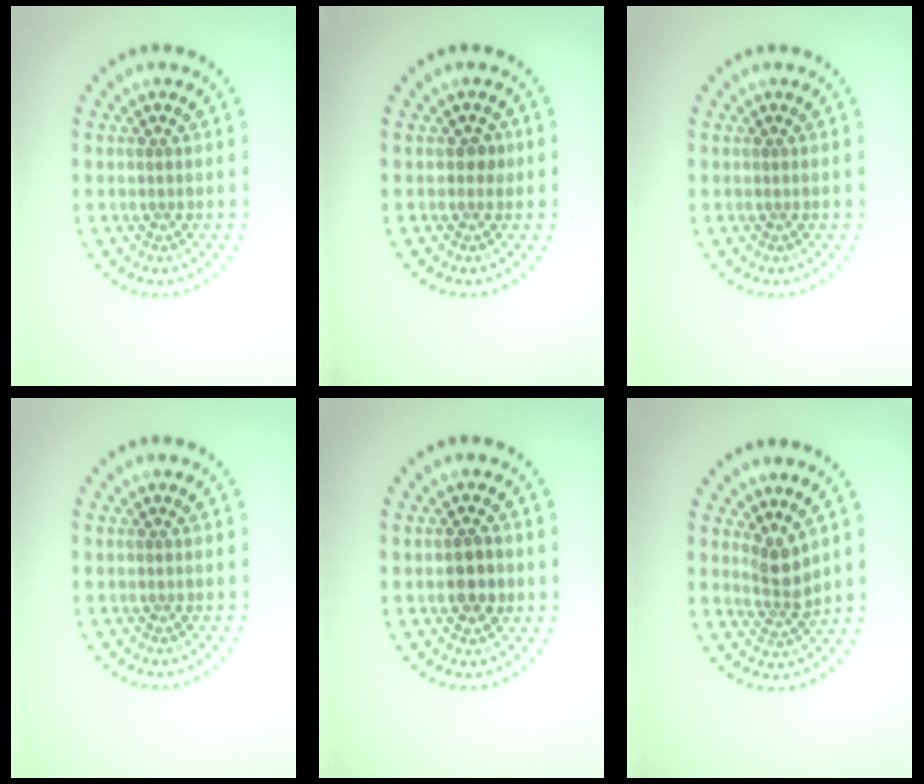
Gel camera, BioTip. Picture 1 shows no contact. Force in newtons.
{"total": 1.0, "press": 1.0, "slide": 0.3}
{"total": 0.0}
{"total": 0.0}
{"total": 2.5, "press": 2.5, "slide": 0.1}
{"total": 2.4, "press": 1.8, "slide": 1.6}